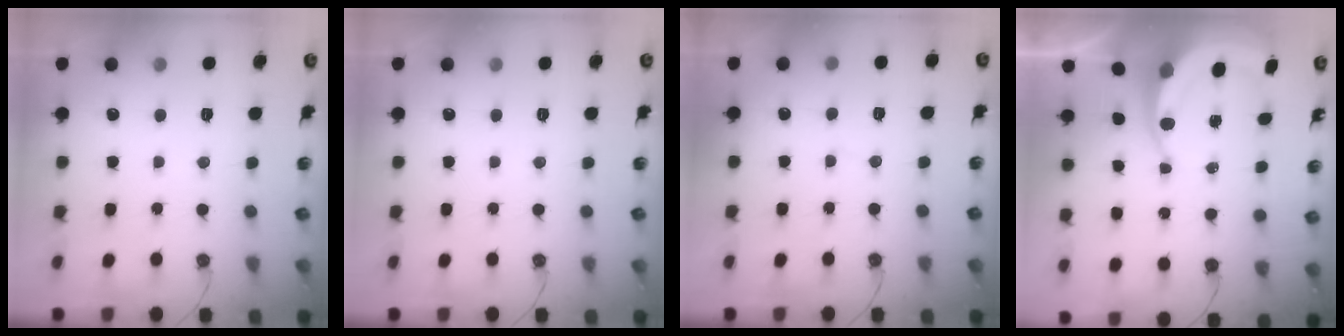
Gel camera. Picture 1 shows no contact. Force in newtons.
{"total": 0.0}
{"total": 2.9, "press": 2.9, "slide": 0.2}
{"total": 7.1, "press": 7.0, "slide": 1.1}